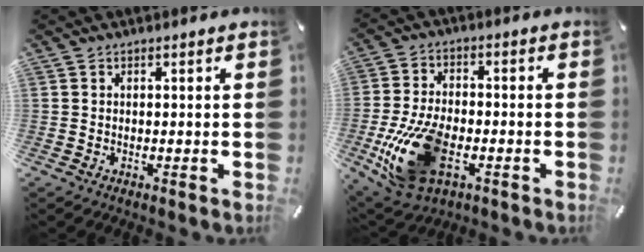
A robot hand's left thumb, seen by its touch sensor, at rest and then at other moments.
{"total": 16.6, "force": [-4.9, 9.9, 12.5], "torque": [-0.270, 0.001, -0.082]}